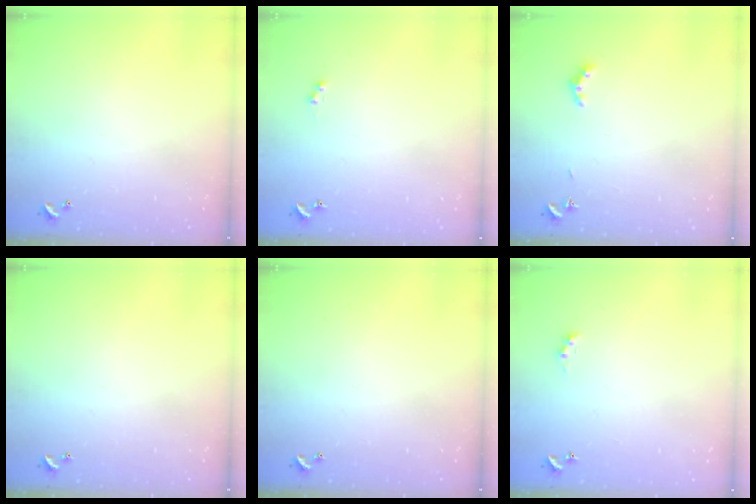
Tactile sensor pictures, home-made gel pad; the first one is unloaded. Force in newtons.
{"total": 1.0, "press": 0.9, "slide": 0.4}
{"total": 3.5, "press": 3.4, "slide": 1.0}
{"total": 0.0}
{"total": 0.0}
{"total": 0.8, "press": 0.7, "slide": 0.4}